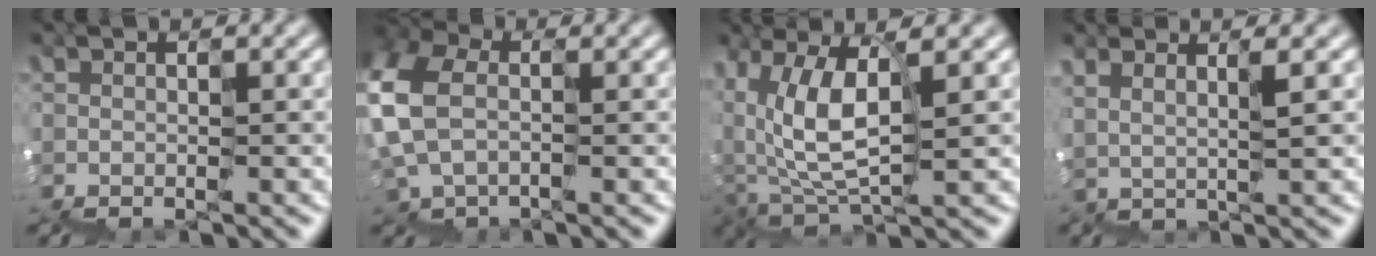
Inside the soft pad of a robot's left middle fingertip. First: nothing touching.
{"total": 3.8, "force": [0.6, 3.1, 2.1], "torque": [-0.093, 0.021, 0.003]}
{"total": 4.5, "force": [2.0, 2.6, 3.1], "torque": [-0.085, 0.019, 0.035]}
{"total": 2.0, "force": [1.8, -0.7, -0.4], "torque": [0.013, 0.015, 0.033]}